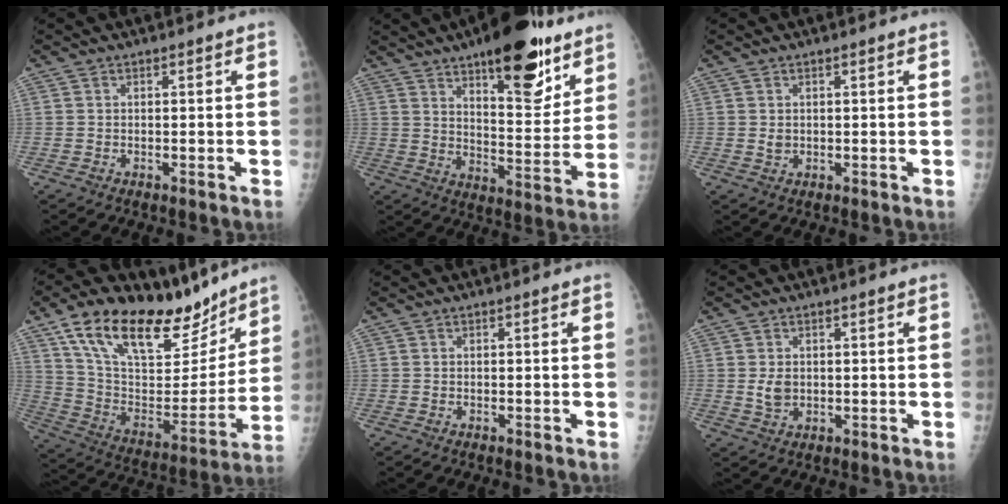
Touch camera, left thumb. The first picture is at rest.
{"total": 20.1, "force": [12.4, 7.4, 13.9], "torque": [-0.154, -0.071, 0.187]}
{"total": 1.2, "force": [0.3, 1.0, 0.7], "torque": [-0.008, -0.003, 0.010]}
{"total": 26.5, "force": [18.4, 11.2, 15.5], "torque": [-0.217, -0.057, 0.312]}
{"total": 0.0}
{"total": 3.0, "force": [0.3, 2.2, 2.0], "torque": [-0.029, -0.006, 0.012]}